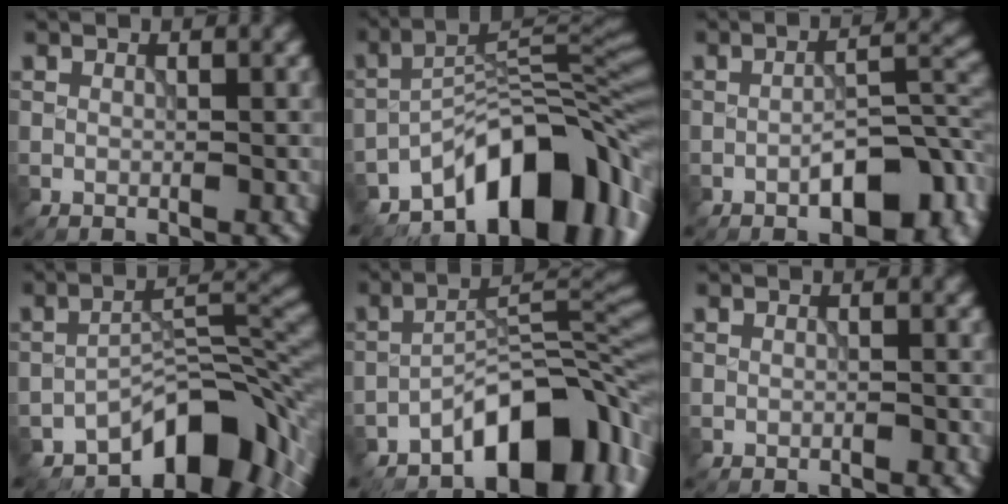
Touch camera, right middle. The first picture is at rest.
{"total": 13.6, "force": [-8.1, 5.5, 9.4], "torque": [-0.127, 0.013, -0.140]}
{"total": 7.6, "force": [-3.1, 3.0, 6.3], "torque": [-0.083, 0.014, -0.050]}
{"total": 10.2, "force": [-6.5, 4.2, 6.6], "torque": [-0.077, 0.010, -0.120]}
{"total": 9.8, "force": [-5.8, 4.2, 6.7], "torque": [-0.074, 0.012, -0.106]}
{"total": 0.5, "force": [-0.5, 0.1, 0.2], "torque": [-0.002, 0.002, -0.010]}